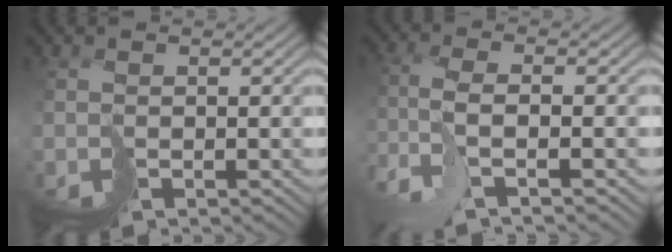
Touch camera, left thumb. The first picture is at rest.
{"total": 5.1, "force": [-2.8, 0.5, 4.3], "torque": [-0.085, -0.001, -0.068]}